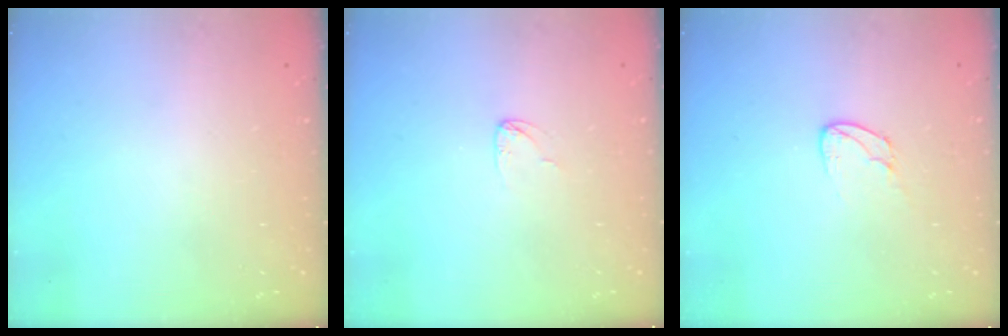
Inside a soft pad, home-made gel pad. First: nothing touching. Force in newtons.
{"total": 2.6, "press": 2.6, "slide": 0.1}
{"total": 4.5, "press": 4.5, "slide": 0.4}